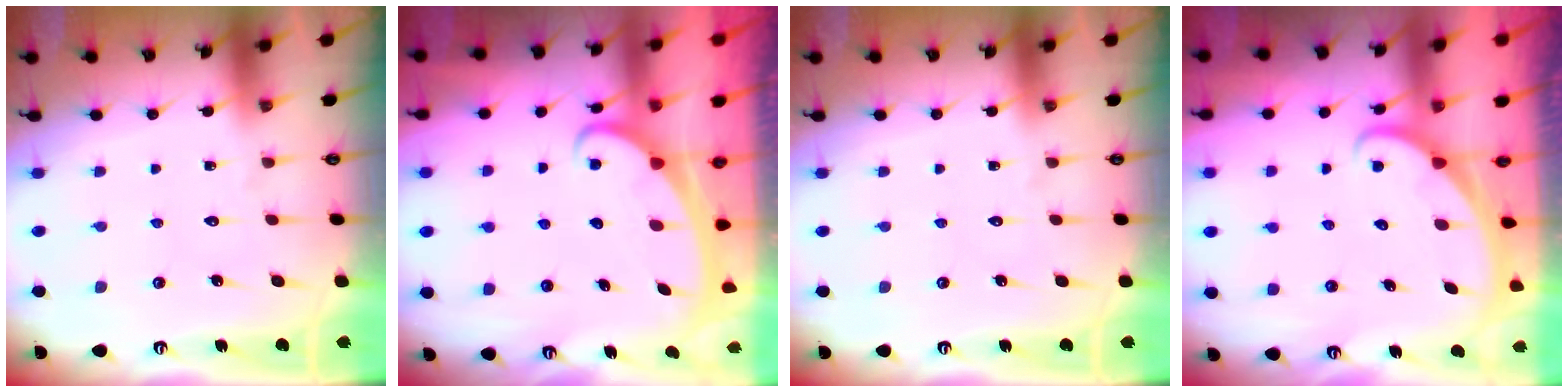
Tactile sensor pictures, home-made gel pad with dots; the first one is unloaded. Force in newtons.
{"total": 2.3, "press": 2.3, "slide": 0.3}
{"total": 0.0}
{"total": 1.8, "press": 1.8, "slide": 0.1}